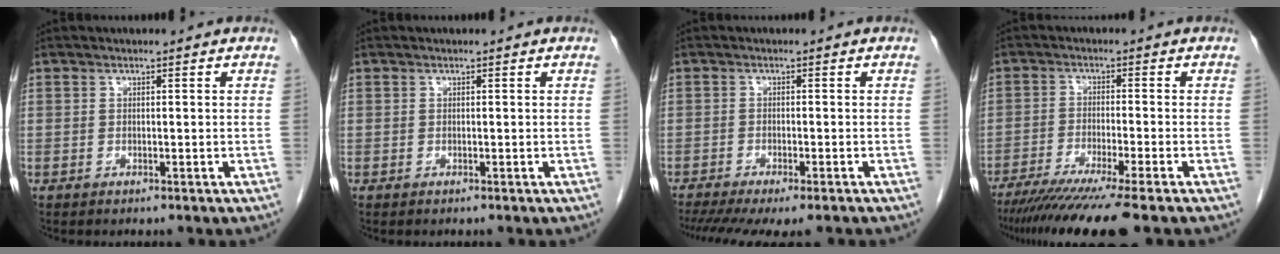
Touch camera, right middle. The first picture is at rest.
{"total": 0.0}
{"total": 12.5, "force": [-10.3, 2.4, 6.6], "torque": [-0.114, -0.021, -0.144]}
{"total": 12.5, "force": [-9.9, -1.2, 7.5], "torque": [-0.101, -0.041, -0.155]}